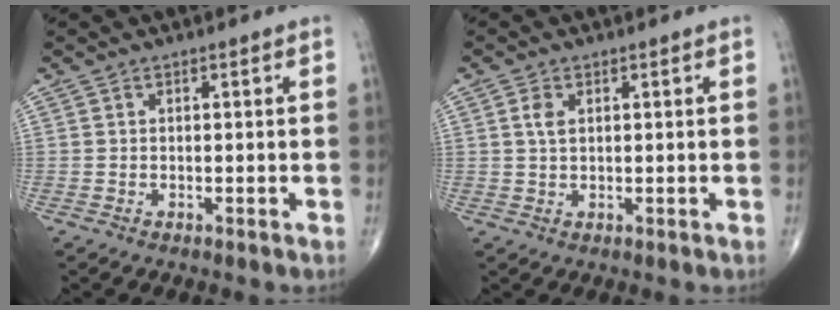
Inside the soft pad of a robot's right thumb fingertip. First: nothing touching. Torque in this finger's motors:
{"motor_torque": [-0.31, -0.28, 0.25, 0.15, -0.01]}